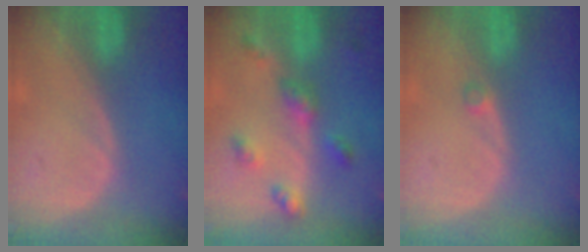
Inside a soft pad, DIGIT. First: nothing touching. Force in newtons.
{"total": 5.6, "press": 5.6, "slide": 0.6}
{"total": 1.1, "press": 1.0, "slide": 0.6}